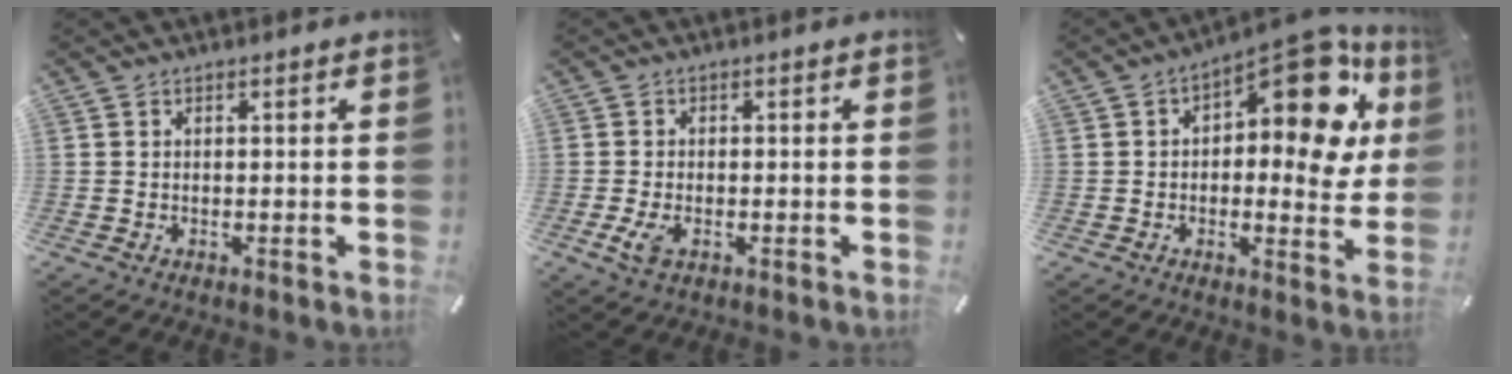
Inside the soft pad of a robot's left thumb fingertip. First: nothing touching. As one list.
[{"total": 3.9, "force": [-1.4, 2.3, 2.8], "torque": [-0.074, -0.005, -0.027]}, {"total": 15.6, "force": [7.4, 6.9, 11.8], "torque": [-0.148, -0.064, 0.122]}]